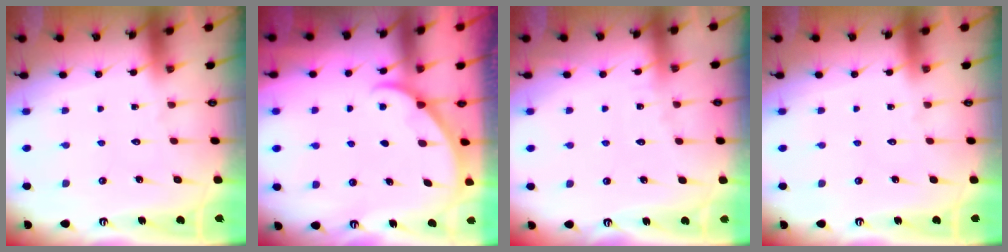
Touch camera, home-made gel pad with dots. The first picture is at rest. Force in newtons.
{"total": 2.0, "press": 2.0, "slide": 0.3}
{"total": 3.6, "press": 3.5, "slide": 0.4}
{"total": 0.0}